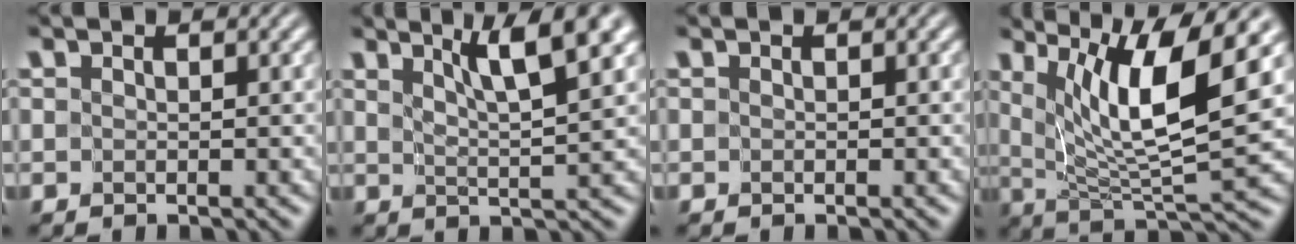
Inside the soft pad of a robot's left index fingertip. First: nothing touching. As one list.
[{"total": 5.5, "force": [3.5, 0.6, 4.2], "torque": [-0.053, 0.011, 0.059]}, {"total": 0.0}, {"total": 9.5, "force": [3.9, 1.7, 8.4], "torque": [-0.142, -0.004, 0.078]}]